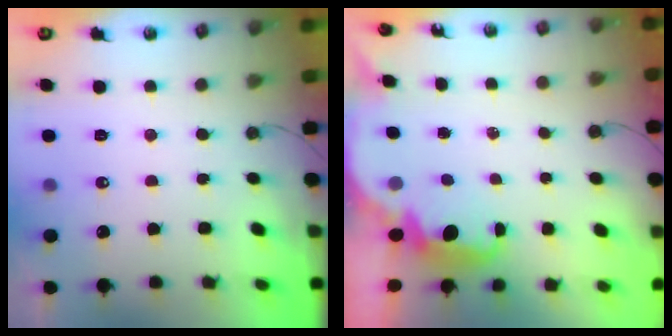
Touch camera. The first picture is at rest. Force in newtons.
{"total": 2.8, "press": 2.7, "slide": 0.6}